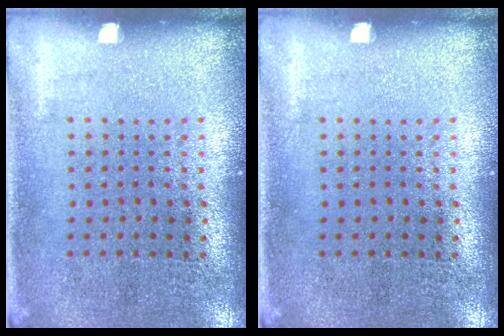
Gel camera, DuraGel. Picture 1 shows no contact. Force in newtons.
{"total": 0.0}